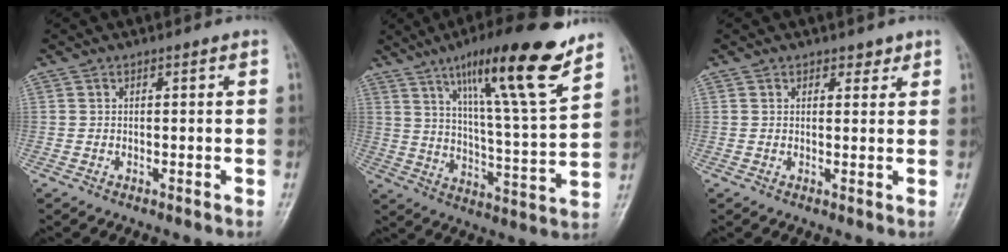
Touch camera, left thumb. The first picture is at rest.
{"total": 20.4, "force": [12.9, 2.6, 15.5], "torque": [-0.222, -0.062, 0.206]}
{"total": 2.1, "force": [1.5, 1.2, 0.7], "torque": [0.008, -0.008, 0.018]}